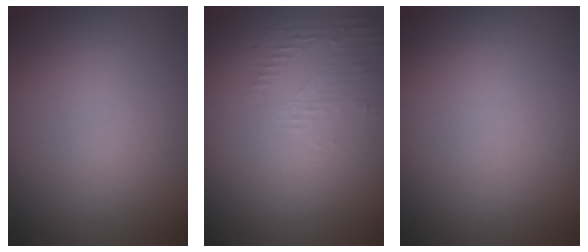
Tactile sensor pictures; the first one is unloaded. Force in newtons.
{"total": 1.6, "press": 0.4, "slide": 1.6}
{"total": 0.0}